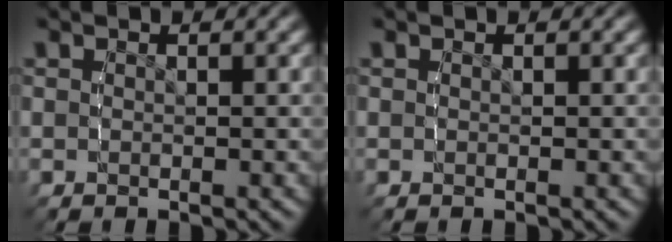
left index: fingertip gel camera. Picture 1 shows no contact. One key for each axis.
{"total": 0.0}